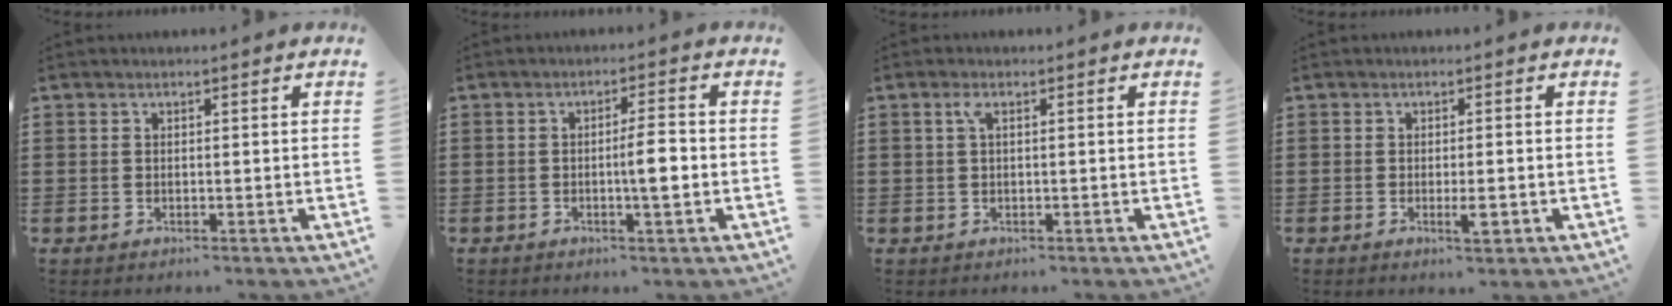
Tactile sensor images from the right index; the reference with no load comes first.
{"total": 4.5, "force": [-0.7, 0.5, 4.4], "torque": [-0.075, -0.001, -0.014]}
{"total": 1.5, "force": [0.3, 0.3, 1.4], "torque": [-0.030, 0.002, 0.004]}
{"total": 2.7, "force": [-0.9, 0.6, 2.5], "torque": [-0.040, -0.001, -0.015]}